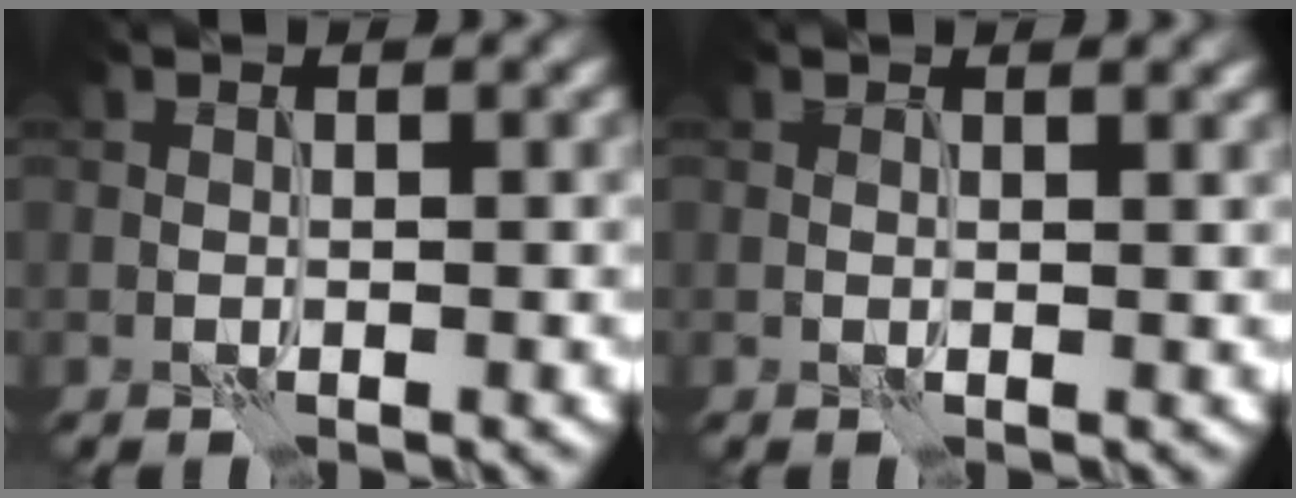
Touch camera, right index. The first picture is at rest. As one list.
[{"total": 1.6, "force": [1.1, 0.7, 1.0], "torque": [-0.003, 0.004, 0.006]}]